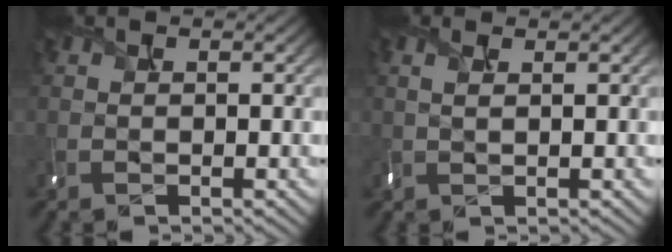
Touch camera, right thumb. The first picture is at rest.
{"total": 1.0, "force": [0.6, 0.2, 0.8], "torque": [-0.017, 0.004, 0.014]}